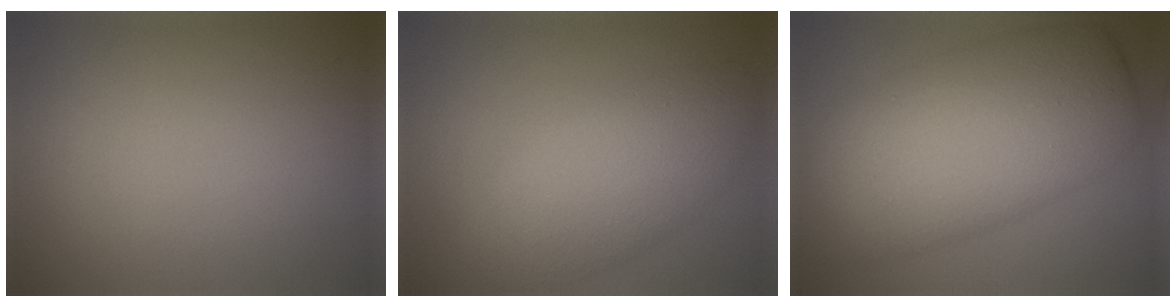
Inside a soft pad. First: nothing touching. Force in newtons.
{"total": 5.4, "press": 5.4, "slide": 0.1}
{"total": 11.6, "press": 11.6, "slide": 0.3}